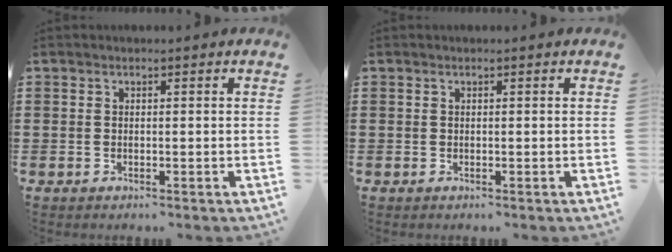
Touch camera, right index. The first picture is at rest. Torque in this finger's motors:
{"motor_torque": [0.15, 0.27, 0.00, 0.01]}